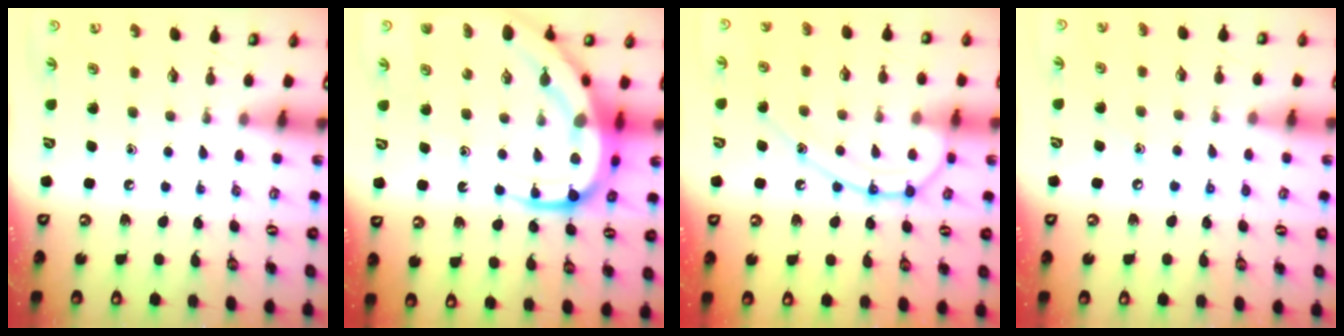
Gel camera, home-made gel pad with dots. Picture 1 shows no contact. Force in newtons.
{"total": 18.5, "press": 18.4, "slide": 1.8}
{"total": 13.8, "press": 13.7, "slide": 1.4}
{"total": 4.8, "press": 4.8, "slide": 0.5}